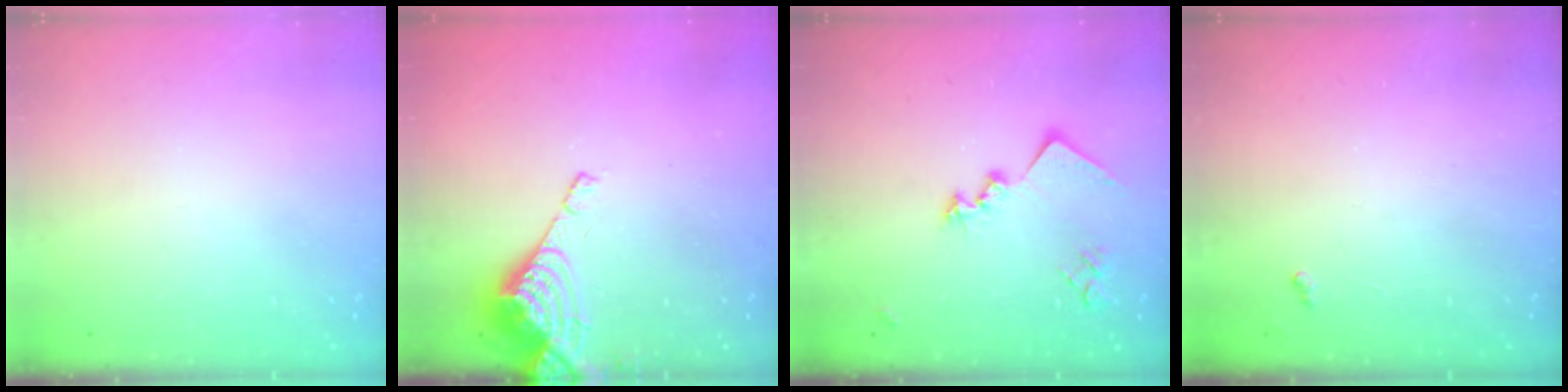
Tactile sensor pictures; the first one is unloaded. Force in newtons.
{"total": 8.3, "press": 8.2, "slide": 1.0}
{"total": 14.1, "press": 14.1, "slide": 0.4}
{"total": 3.4, "press": 3.3, "slide": 0.5}